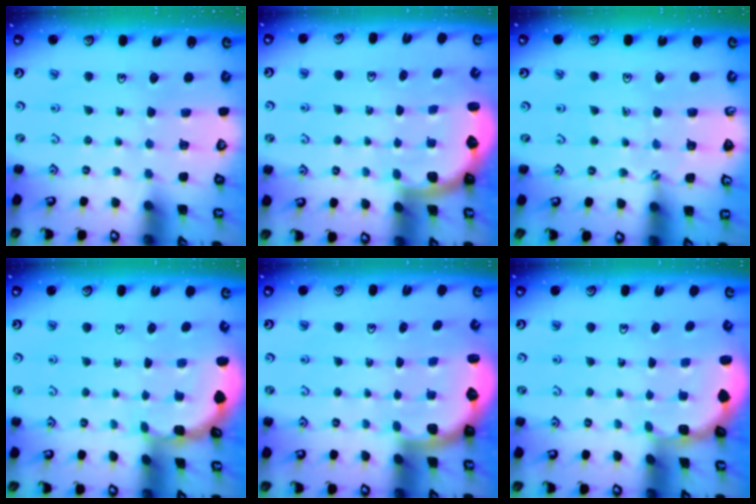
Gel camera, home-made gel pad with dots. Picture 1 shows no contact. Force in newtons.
{"total": 2.6, "press": 2.3, "slide": 1.2}
{"total": 1.6, "press": 1.6, "slide": 0.5}
{"total": 1.9, "press": 1.9, "slide": 0.2}
{"total": 2.5, "press": 2.1, "slide": 1.3}
{"total": 1.8, "press": 1.7, "slide": 0.7}